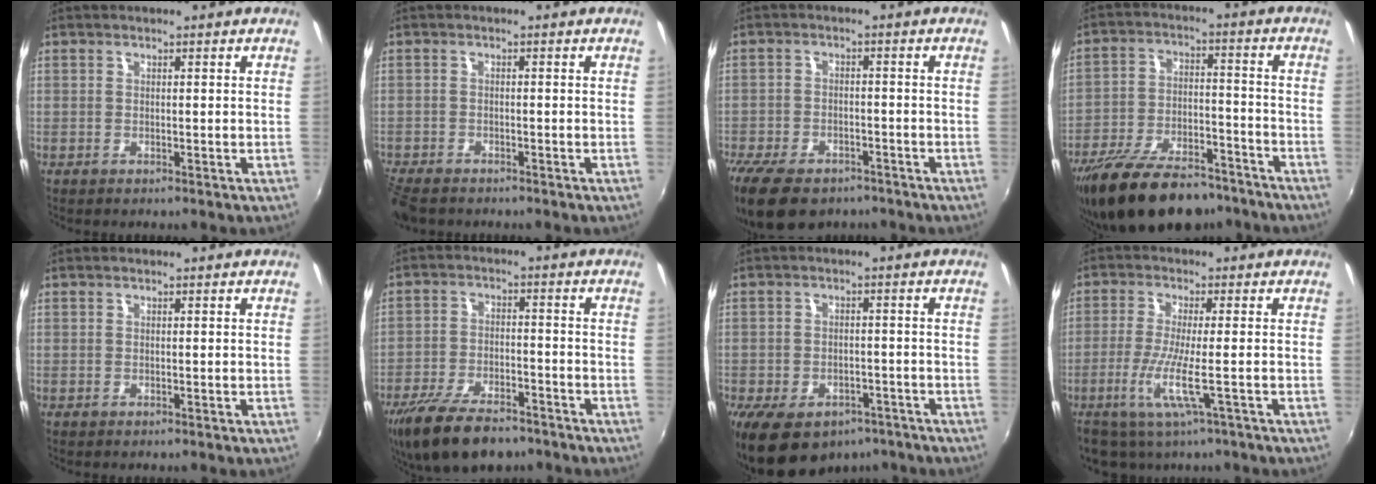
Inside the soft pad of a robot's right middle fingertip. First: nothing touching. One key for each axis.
{"total": 6.1, "fx": -5.3, "fy": 2.0, "fz": 2.4, "tx": -0.073, "ty": -0.028, "tz": -0.102}
{"total": 12.7, "fx": -9.3, "fy": 6.2, "fz": 6.1, "tx": -0.153, "ty": -0.026, "tz": -0.155}
{"total": 20.3, "fx": -15.9, "fy": 7.5, "fz": 10.0, "tx": -0.196, "ty": -0.018, "tz": -0.248}
{"total": 0.0}
{"total": 14.5, "fx": -10.9, "fy": 5.5, "fz": 7.9, "tx": -0.171, "ty": -0.029, "tz": -0.187}
{"total": 13.8, "fx": -9.1, "fy": 7.9, "fz": 6.7, "tx": -0.147, "ty": -0.016, "tz": -0.126}
{"total": 7.2, "fx": -3.2, "fy": 0.8, "fz": 6.4, "tx": -0.139, "ty": -0.018, "tz": -0.058}